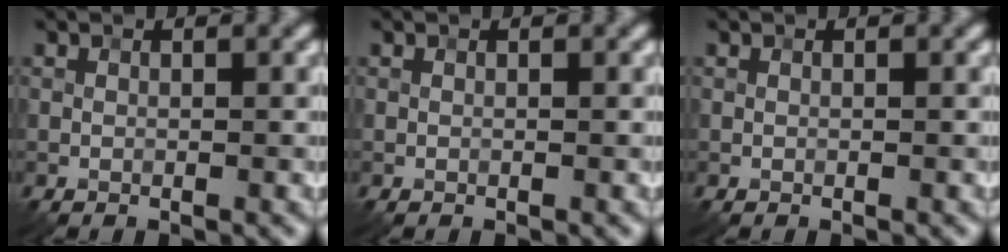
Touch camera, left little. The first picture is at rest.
{"total": 0.0}
{"total": 0.0}